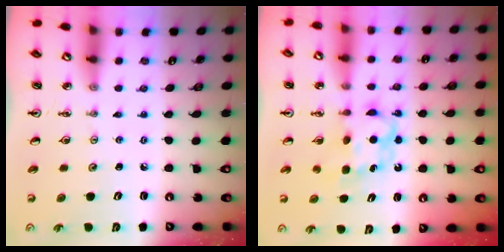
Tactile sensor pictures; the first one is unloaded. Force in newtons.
{"total": 7.0, "press": 7.0, "slide": 0.4}